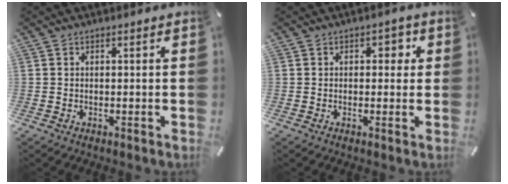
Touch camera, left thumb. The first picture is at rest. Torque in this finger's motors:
{"motor_torque": [0.25, 0.58, 0.14, -0.32, -0.02]}